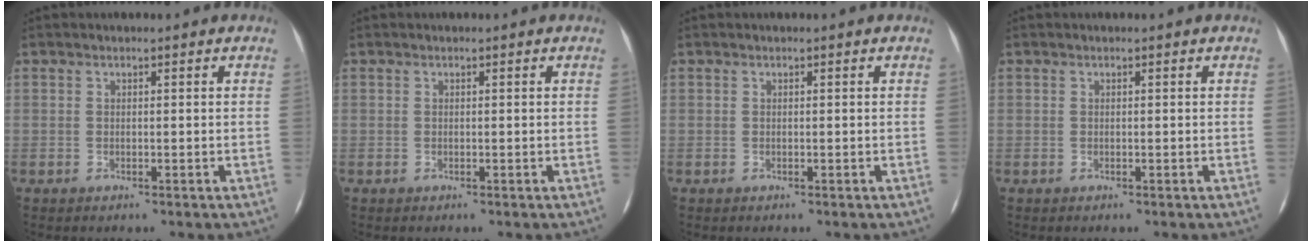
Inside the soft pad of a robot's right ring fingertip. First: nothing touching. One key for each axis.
{"total": 0.0}
{"total": 0.0}
{"total": 0.0}